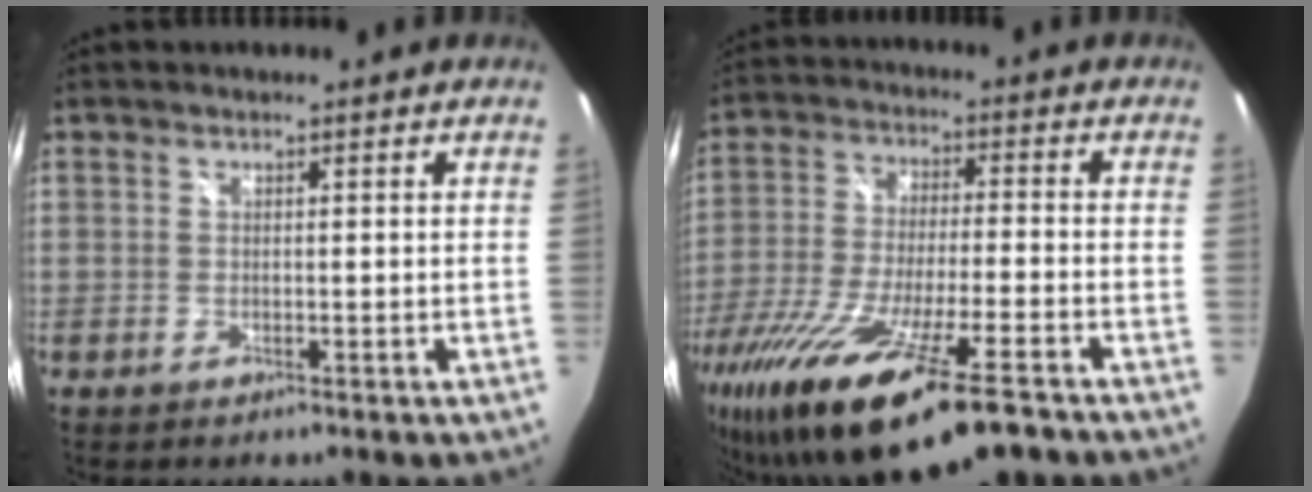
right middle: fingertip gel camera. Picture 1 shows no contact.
{"total": 21.0, "force": [-15.0, 3.1, 14.3], "torque": [-0.290, -0.065, -0.265]}